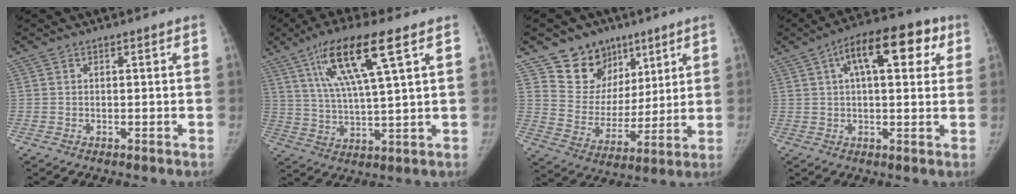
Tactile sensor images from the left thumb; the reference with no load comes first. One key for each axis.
{"total": 13.9, "fx": 6.6, "fy": 1.8, "fz": 12.1, "tx": -0.238, "ty": -0.018, "tz": 0.124}
{"total": 13.9, "fx": 8.8, "fy": 10.3, "fz": 3.0, "tx": 0.001, "ty": -0.049, "tz": 0.163}
{"total": 14.9, "fx": 5.7, "fy": 6.6, "fz": 12.1, "tx": -0.147, "ty": 0.024, "tz": 0.078}